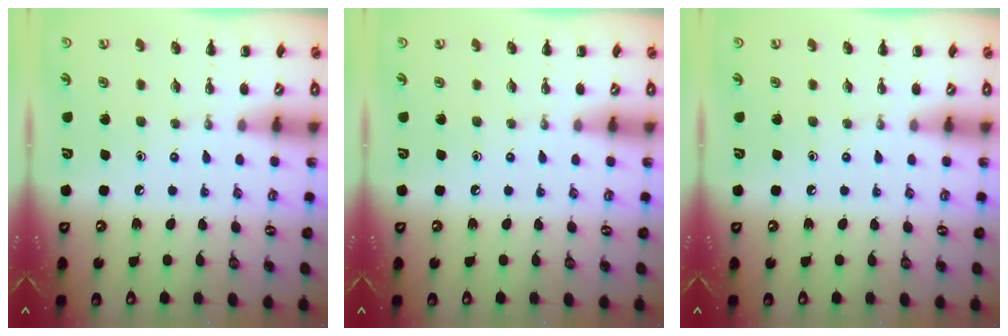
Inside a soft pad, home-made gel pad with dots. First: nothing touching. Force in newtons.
{"total": 0.0}
{"total": 0.0}